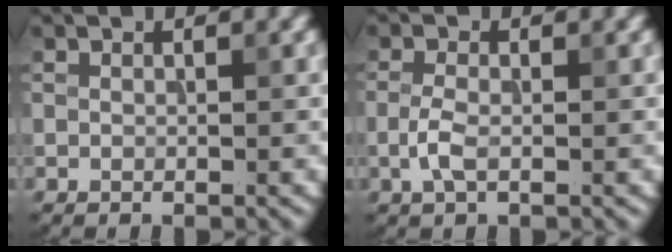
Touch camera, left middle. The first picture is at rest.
{"total": 2.0, "force": [-0.7, 0.8, 1.7], "torque": [-0.042, 0.001, -0.019]}